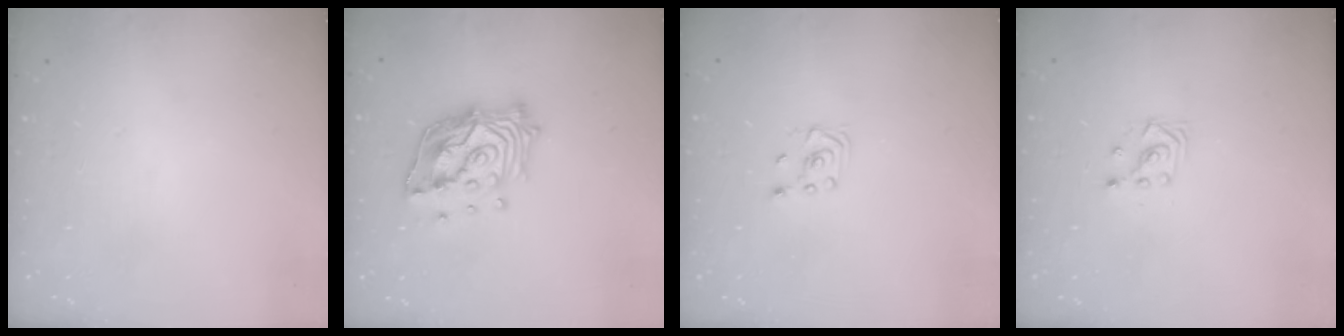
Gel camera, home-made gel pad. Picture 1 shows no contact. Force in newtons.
{"total": 16.9, "press": 16.7, "slide": 2.7}
{"total": 2.3, "press": 2.2, "slide": 0.8}
{"total": 2.9, "press": 2.9, "slide": 0.3}